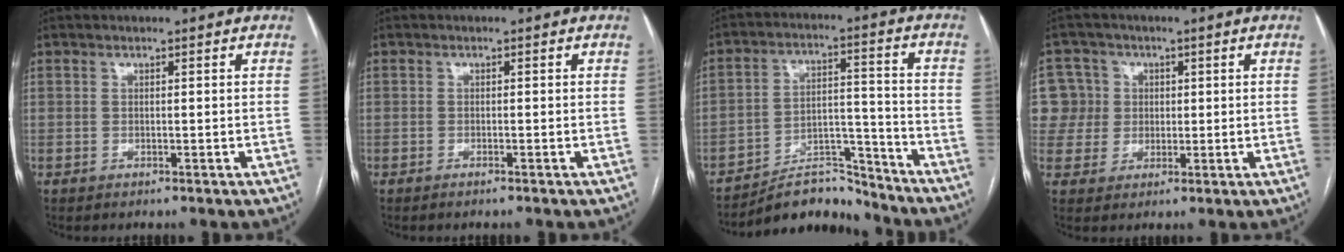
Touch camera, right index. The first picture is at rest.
{"total": 0.8, "force": [-0.6, -0.1, 0.5], "torque": [-0.011, -0.001, -0.011]}
{"total": 9.4, "force": [-9.0, 2.4, 0.9], "torque": [-0.003, 0.045, -0.154]}
{"total": 8.6, "force": [1.6, 8.4, 0.6], "torque": [-0.023, 0.036, 0.042]}